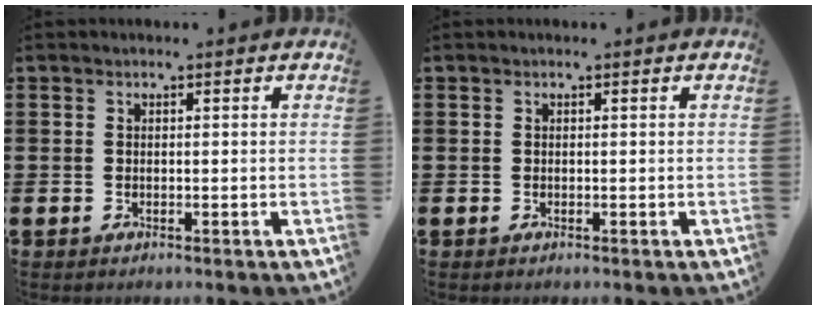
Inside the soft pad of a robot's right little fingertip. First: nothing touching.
{"total": 0.0}